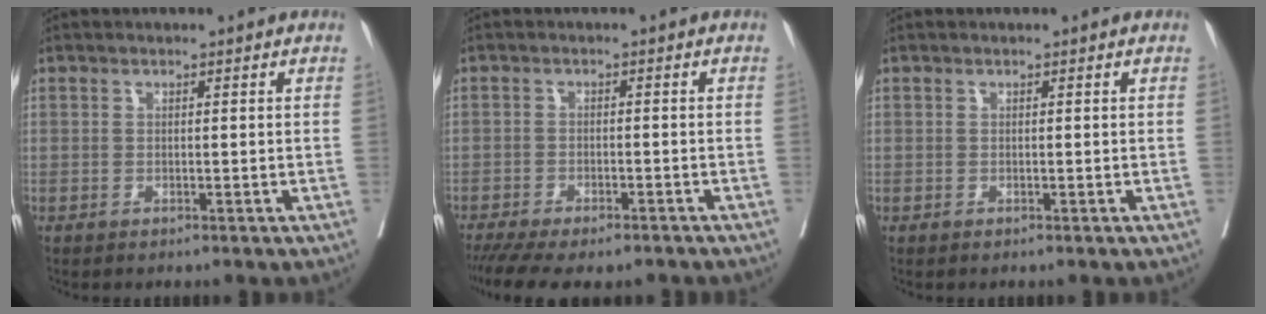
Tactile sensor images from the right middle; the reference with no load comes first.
{"total": 12.6, "force": [-10.2, 3.9, 6.2], "torque": [-0.121, -0.016, -0.143]}
{"total": 0.0}